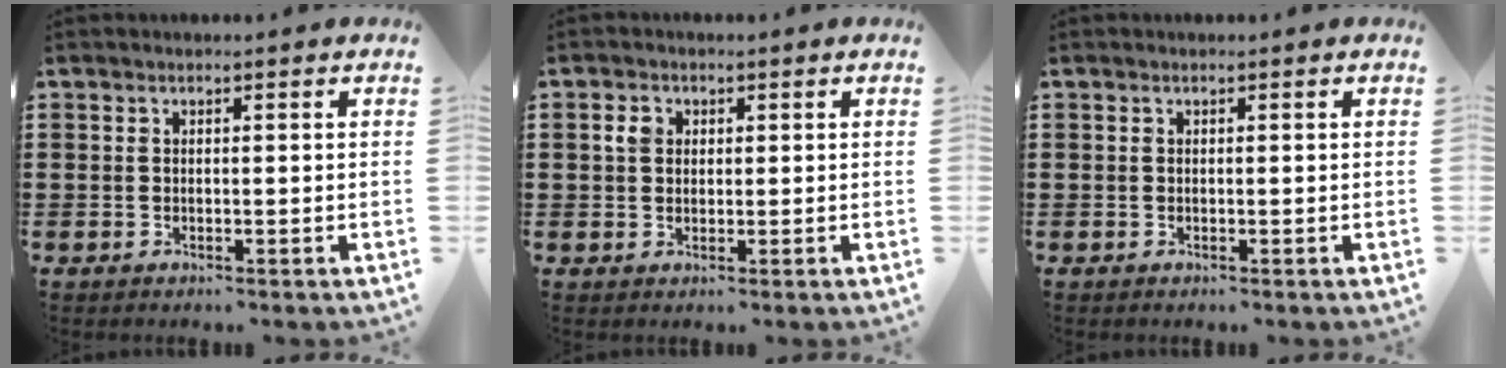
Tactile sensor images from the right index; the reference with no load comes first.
{"total": 2.2, "force": [0.6, 1.7, 1.2], "torque": [-0.029, 0.009, 0.011]}
{"total": 0.0}